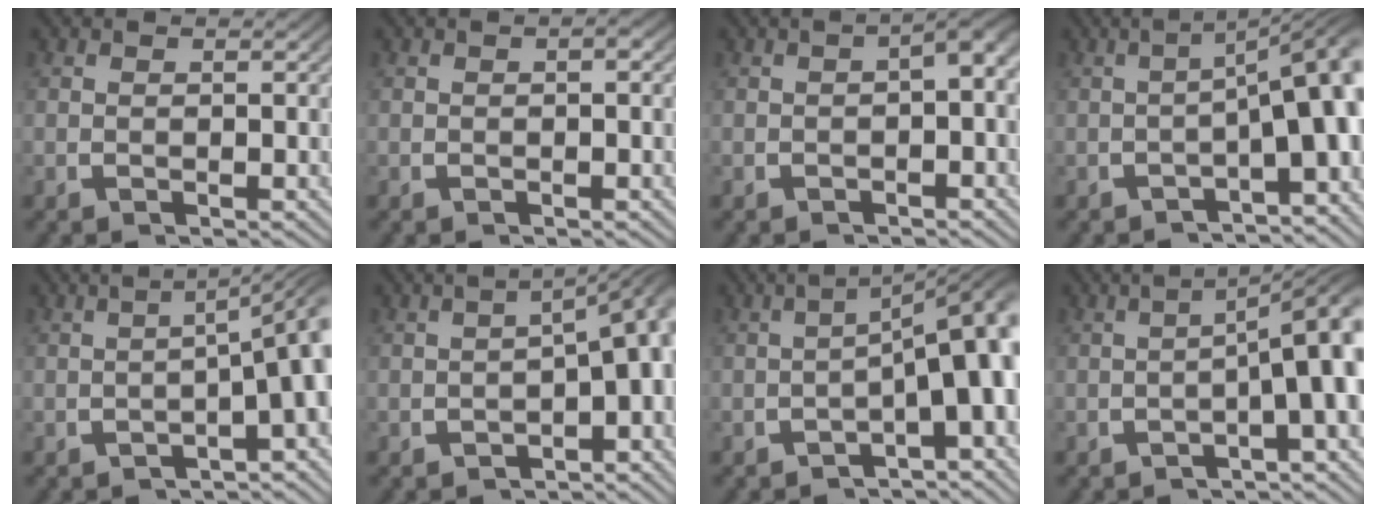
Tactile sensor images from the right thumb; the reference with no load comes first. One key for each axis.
{"total": 0.6, "fx": 0.0, "fy": 0.2, "fz": 0.5, "tx": -0.007, "ty": 0.003, "tz": -0.003}
{"total": 2.8, "fx": -0.2, "fy": 1.3, "fz": 2.5, "tx": -0.030, "ty": 0.010, "tz": -0.007}
{"total": 8.5, "fx": -1.4, "fy": 3.4, "fz": 7.7, "tx": -0.103, "ty": -0.004, "tz": -0.015}
{"total": 6.8, "fx": -1.7, "fy": 2.4, "fz": 6.2, "tx": -0.086, "ty": 0.000, "tz": -0.018}
{"total": 6.3, "fx": -1.7, "fy": 2.8, "fz": 5.4, "tx": -0.070, "ty": -0.011, "tz": -0.017}
{"total": 10.0, "fx": -1.8, "fy": 4.5, "fz": 8.8, "tx": -0.113, "ty": -0.013, "tz": -0.019}
{"total": 6.9, "fx": -0.8, "fy": 2.4, "fz": 6.5, "tx": -0.091, "ty": -0.001, "tz": -0.010}